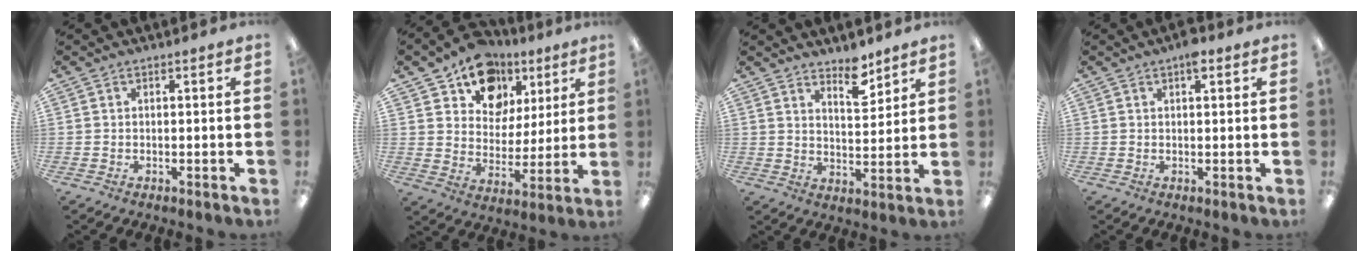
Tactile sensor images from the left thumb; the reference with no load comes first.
{"total": 13.4, "force": [8.6, 9.6, 3.7], "torque": [-0.067, -0.052, 0.164]}
{"total": 6.9, "force": [5.7, 2.5, 2.9], "torque": [-0.023, -0.044, 0.096]}
{"total": 3.3, "force": [1.8, 1.2, 2.4], "torque": [-0.029, -0.004, 0.026]}